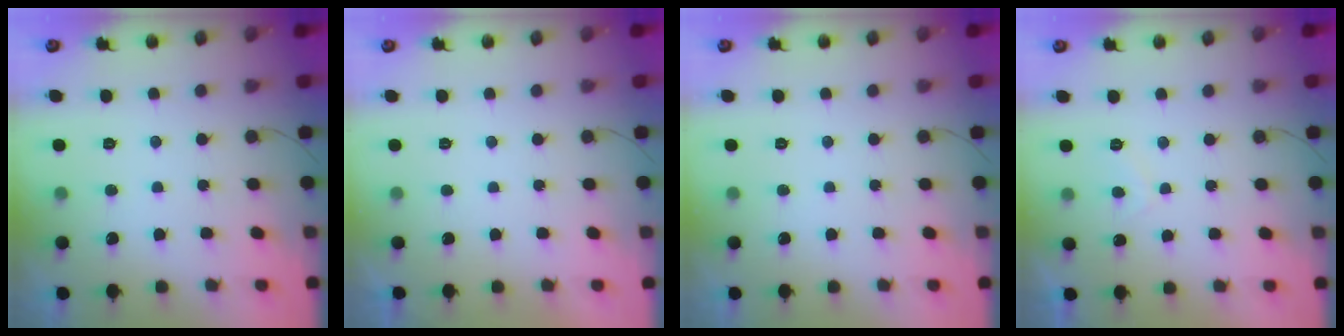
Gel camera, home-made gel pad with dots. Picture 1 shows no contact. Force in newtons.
{"total": 2.3, "press": 2.3, "slide": 0.4}
{"total": 0.0}
{"total": 1.7, "press": 1.5, "slide": 0.8}